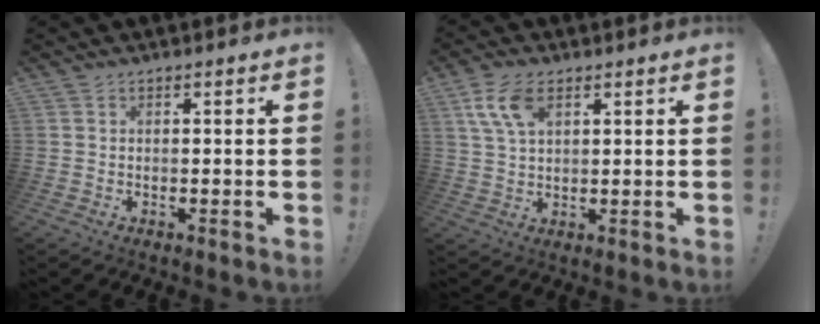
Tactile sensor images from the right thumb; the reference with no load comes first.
{"total": 8.9, "force": [3.9, 4.7, 6.5], "torque": [-0.119, -0.003, 0.074]}